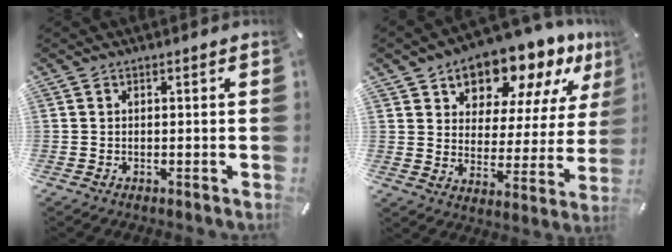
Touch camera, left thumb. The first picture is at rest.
{"total": 13.0, "force": [11.2, 5.9, 2.6], "torque": [-0.050, -0.100, 0.199]}